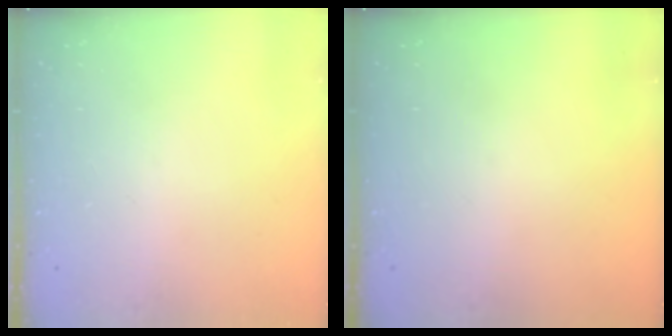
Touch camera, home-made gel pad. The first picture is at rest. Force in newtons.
{"total": 0.0}